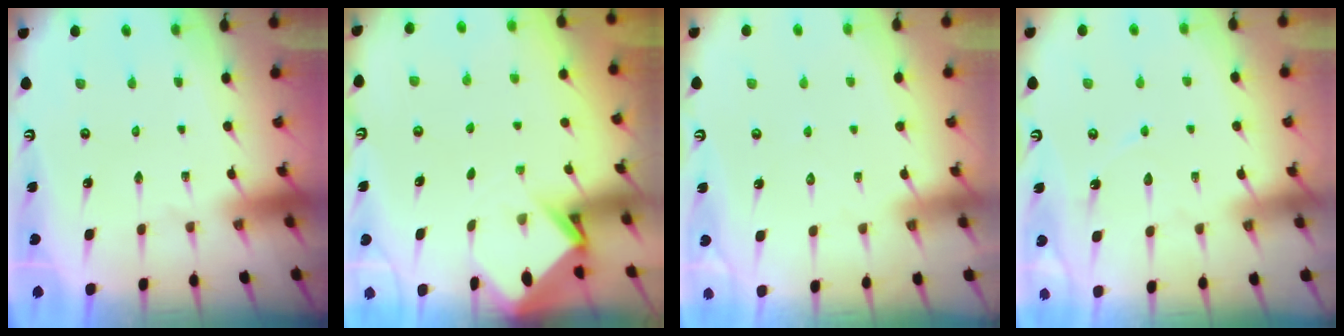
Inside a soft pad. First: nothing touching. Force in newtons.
{"total": 2.9, "press": 2.9, "slide": 0.2}
{"total": 2.5, "press": 2.4, "slide": 0.4}
{"total": 4.4, "press": 4.4, "slide": 0.4}